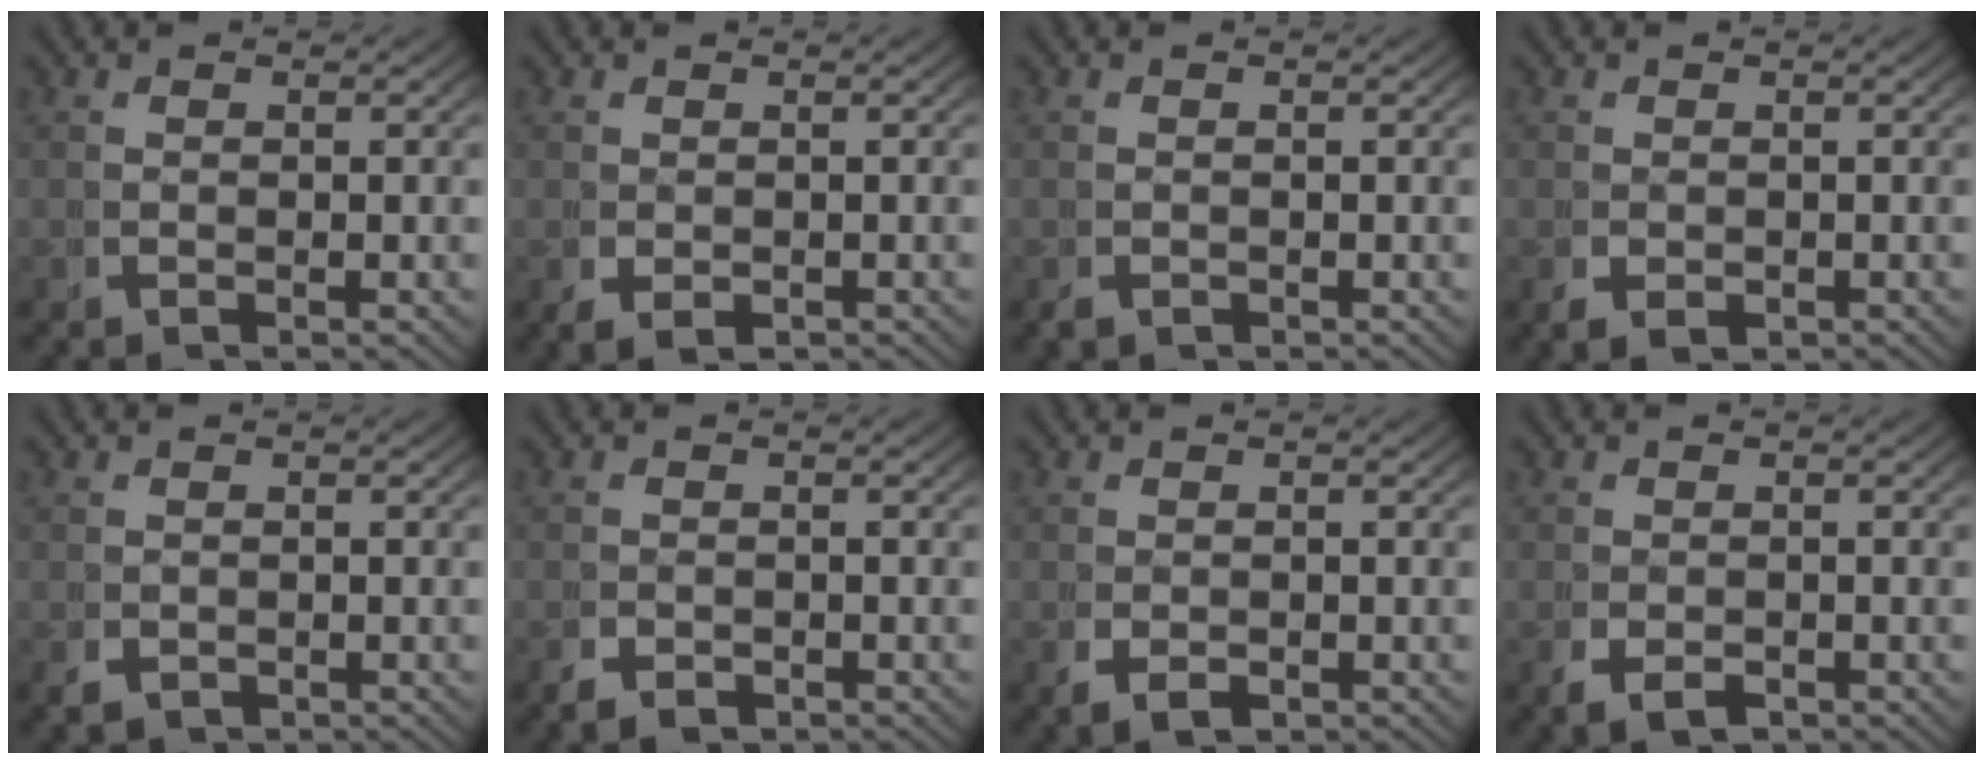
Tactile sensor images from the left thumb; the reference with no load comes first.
{"total": 2.0, "force": [-0.4, 1.4, 1.3], "torque": [-0.033, -0.017, 0.006]}
{"total": 0.8, "force": [-0.5, 0.5, 0.2], "torque": [-0.004, -0.008, -0.008]}
{"total": 2.1, "force": [-0.4, 1.6, 1.3], "torque": [-0.031, -0.018, 0.003]}
{"total": 1.6, "force": [-0.6, 1.3, 0.7], "torque": [-0.014, -0.013, -0.002]}
{"total": 1.9, "force": [-1.0, 1.3, 0.9], "torque": [-0.017, -0.012, -0.014]}
{"total": 2.2, "force": [-0.5, 1.6, 1.4], "torque": [-0.036, -0.017, 0.003]}
{"total": 2.3, "force": [-0.8, 1.6, 1.4], "torque": [-0.032, -0.016, -0.004]}